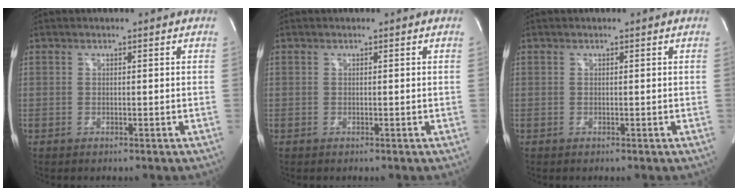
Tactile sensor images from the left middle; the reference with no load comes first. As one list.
[{"total": 0.0}, {"total": 0.0}]